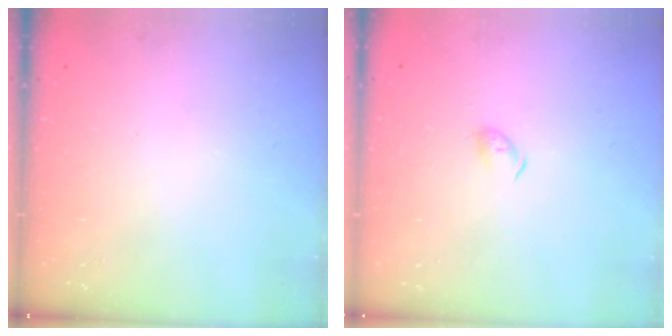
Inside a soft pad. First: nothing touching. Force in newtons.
{"total": 3.5, "press": 3.4, "slide": 0.6}